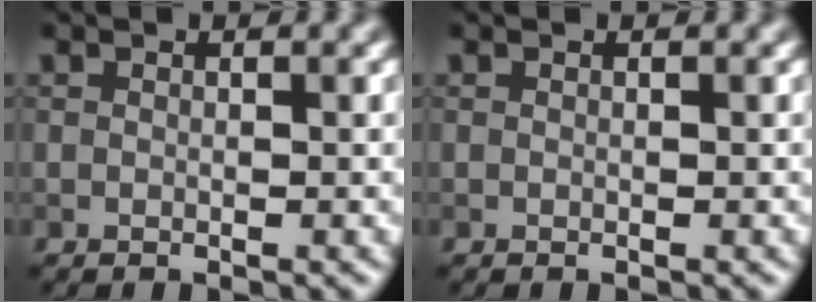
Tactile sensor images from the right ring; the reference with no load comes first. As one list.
[{"total": 0.0}]